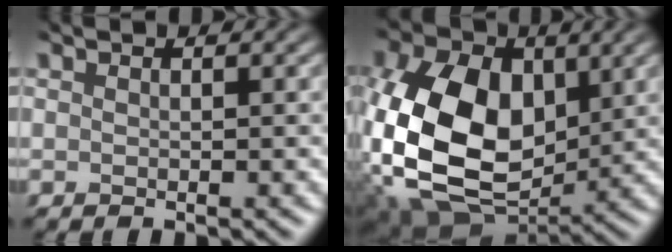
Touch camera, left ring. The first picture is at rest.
{"total": 13.6, "force": [-1.1, 9.1, 10.0], "torque": [-0.233, -0.019, -0.021]}